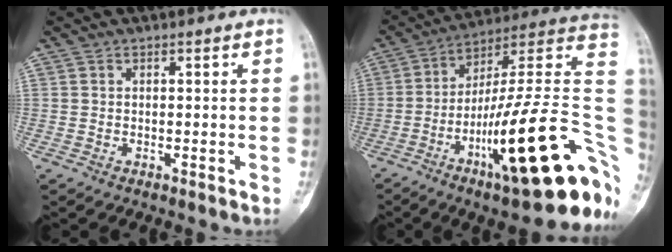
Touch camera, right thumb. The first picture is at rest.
{"total": 31.1, "force": [-9.9, 7.3, 28.5], "torque": [-0.336, 0.066, -0.150]}